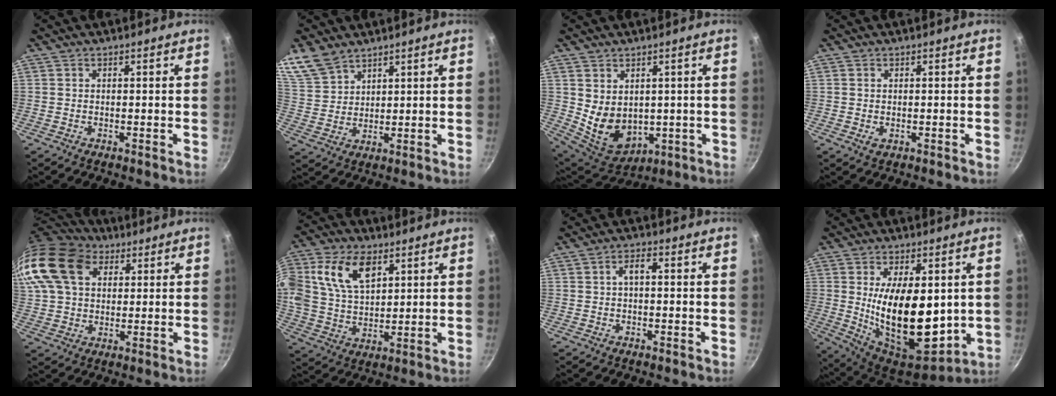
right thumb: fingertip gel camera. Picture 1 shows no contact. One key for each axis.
{"total": 8.2, "fx": 6.4, "fy": 4.3, "fz": 2.7, "tx": -0.038, "ty": -0.018, "tz": 0.138}
{"total": 10.3, "fx": 0.9, "fy": 7.8, "fz": 6.7, "tx": -0.091, "ty": -0.026, "tz": 0.046}
{"total": 1.2, "fx": 0.0, "fy": 0.9, "fz": 0.8, "tx": -0.013, "ty": -0.002, "tz": 0.000}
{"total": 23.5, "fx": 9.0, "fy": 16.6, "fz": 13.9, "tx": -0.315, "ty": 0.033, "tz": 0.162}
{"total": 16.1, "fx": 6.4, "fy": 10.0, "fz": 10.8, "tx": -0.199, "ty": -0.002, "tz": 0.117}
{"total": 2.6, "fx": 0.2, "fy": 1.2, "fz": 2.3, "tx": -0.046, "ty": 0.014, "tz": 0.000}
{"total": 20.7, "fx": 1.0, "fy": 11.0, "fz": 17.6, "tx": -0.264, "ty": -0.038, "tz": 0.035}